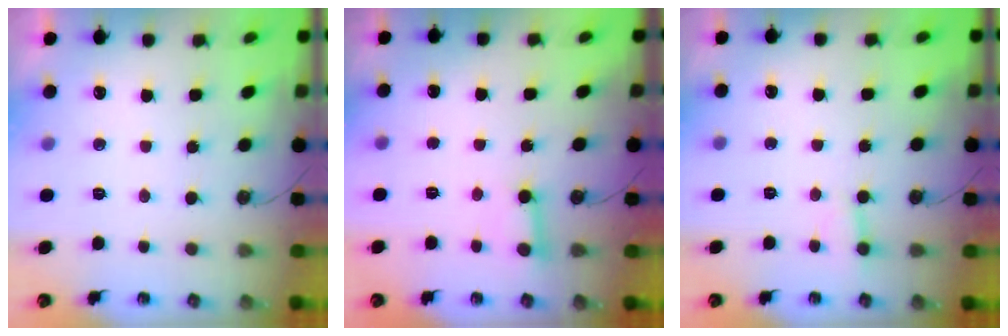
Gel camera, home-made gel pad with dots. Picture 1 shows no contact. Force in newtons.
{"total": 4.1, "press": 4.1, "slide": 0.3}
{"total": 3.4, "press": 3.3, "slide": 0.8}